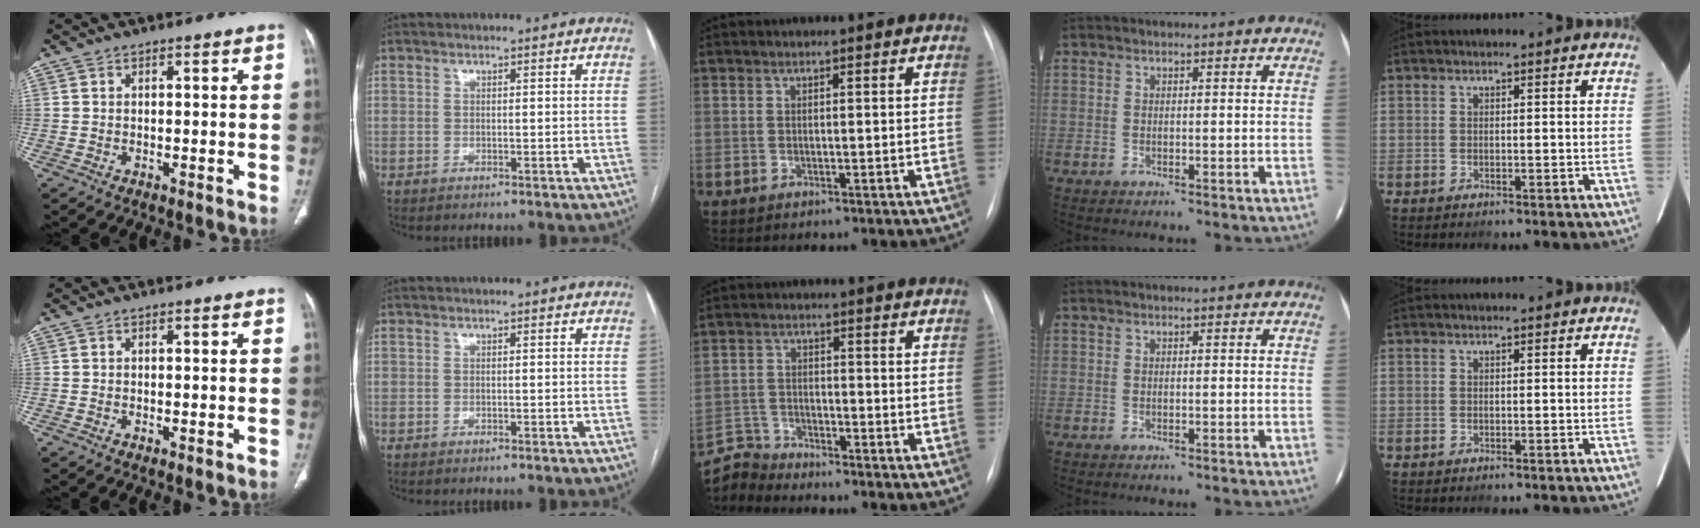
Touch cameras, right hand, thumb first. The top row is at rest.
{"middle": {"total": 5.4, "force": [-5.3, 0.3, -1.2], "torque": [0.022, 0.001, -0.104]}}